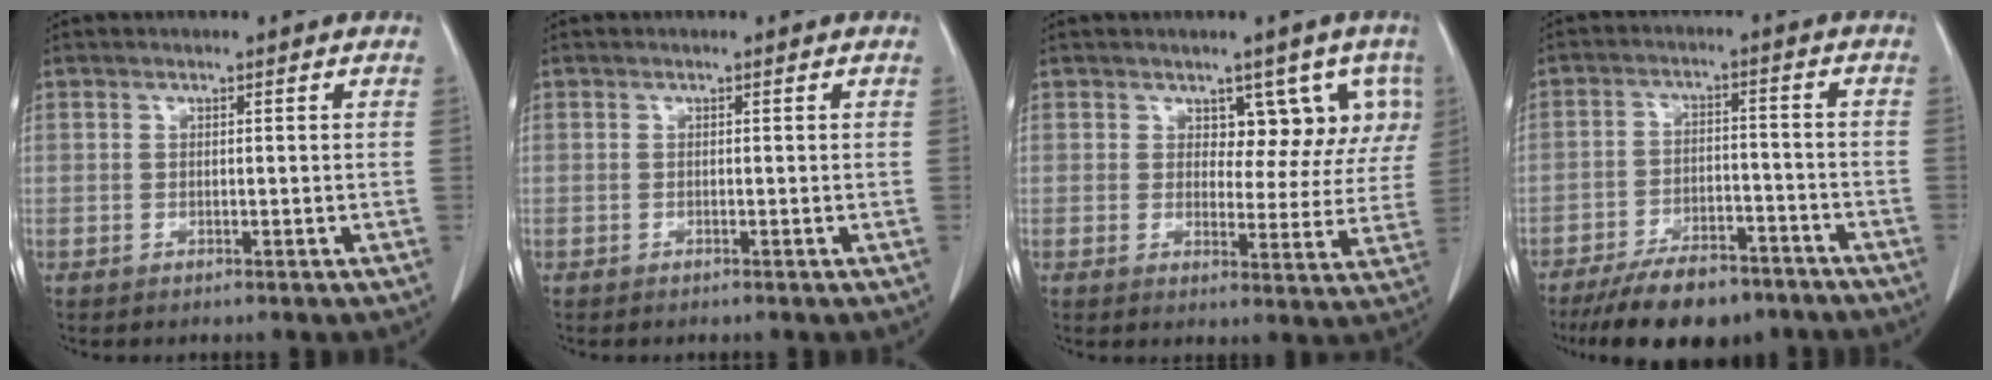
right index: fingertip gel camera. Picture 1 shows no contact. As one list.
[{"total": 0.0}, {"total": 7.2, "force": [3.9, 4.6, 4.0], "torque": [-0.020, 0.004, 0.044]}, {"total": 12.6, "force": [-9.9, 4.6, 6.1], "torque": [-0.090, 0.000, -0.156]}]